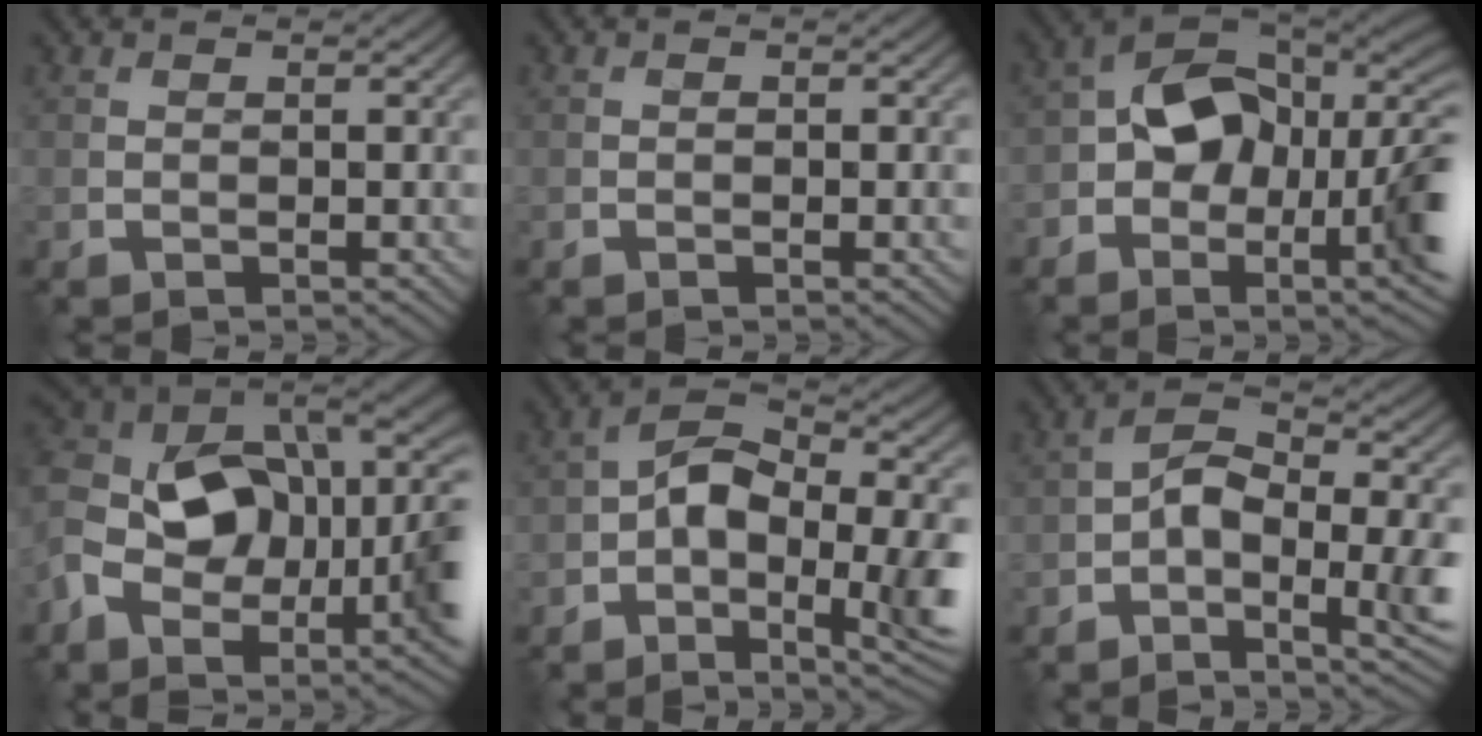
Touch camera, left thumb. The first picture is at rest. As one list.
[{"total": 0.9, "force": [-0.2, 0.4, 0.8], "torque": [-0.011, -0.001, -0.002]}, {"total": 14.4, "force": [-1.0, 8.3, 11.8], "torque": [-0.187, 0.008, -0.026]}, {"total": 15.0, "force": [-3.4, 9.8, 10.9], "torque": [-0.208, -0.020, -0.061]}, {"total": 11.6, "force": [-1.7, 5.8, 9.9], "torque": [-0.169, 0.002, -0.037]}, {"total": 7.7, "force": [-1.8, 3.6, 6.5], "torque": [-0.108, 0.004, -0.038]}]